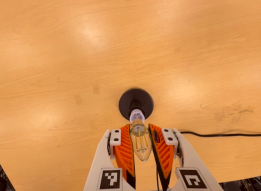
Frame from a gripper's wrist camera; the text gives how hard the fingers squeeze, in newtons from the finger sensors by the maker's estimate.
{"total": 19.0, "left": 20.2, "right": 17.9}